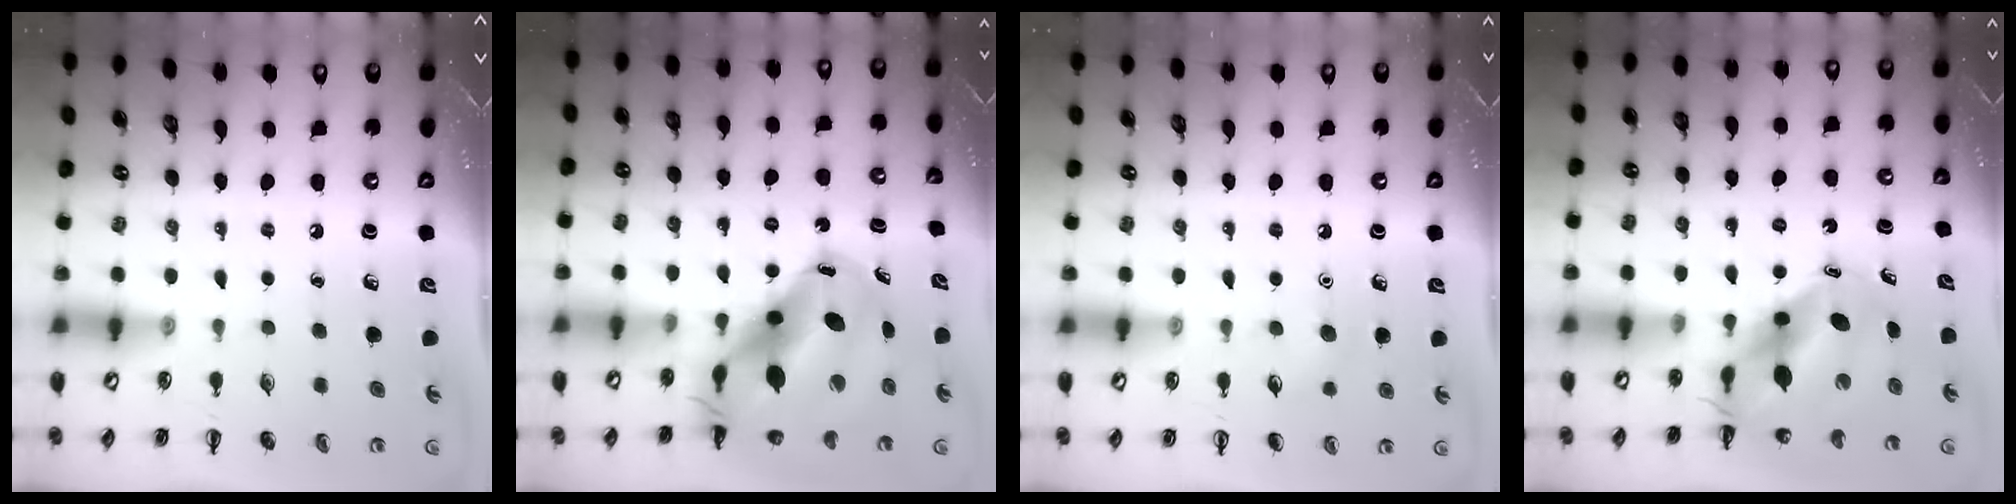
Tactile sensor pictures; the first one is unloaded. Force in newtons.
{"total": 15.8, "press": 15.2, "slide": 4.2}
{"total": 5.4, "press": 5.2, "slide": 1.1}
{"total": 9.5, "press": 9.2, "slide": 2.5}